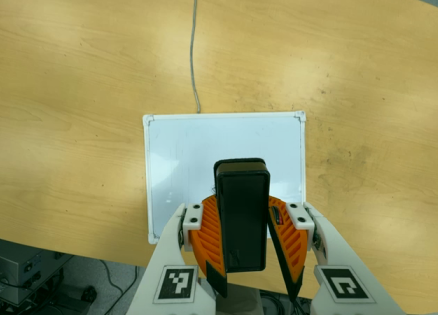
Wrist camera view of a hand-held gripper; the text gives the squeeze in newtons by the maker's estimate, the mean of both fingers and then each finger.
{"total": 8.2, "left": 8.5, "right": 7.9}